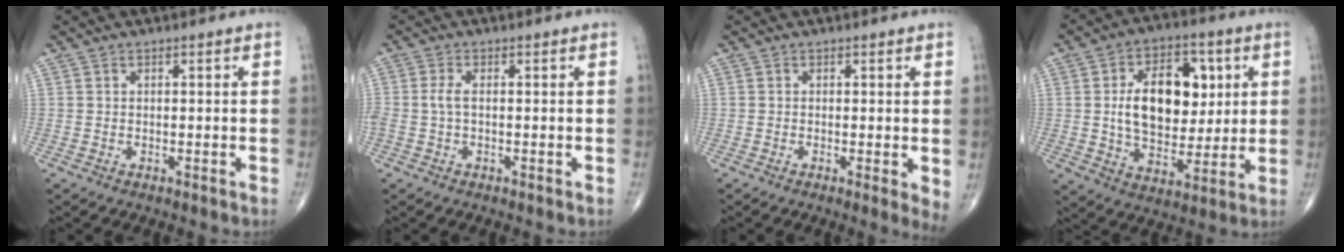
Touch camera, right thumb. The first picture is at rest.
{"total": 2.3, "force": [-0.1, 0.9, 2.1], "torque": [-0.056, -0.001, -0.005]}
{"total": 3.0, "force": [-0.2, 0.6, 3.0], "torque": [-0.044, -0.012, -0.009]}
{"total": 17.1, "force": [3.0, 10.8, 13.0], "torque": [-0.157, -0.005, 0.051]}